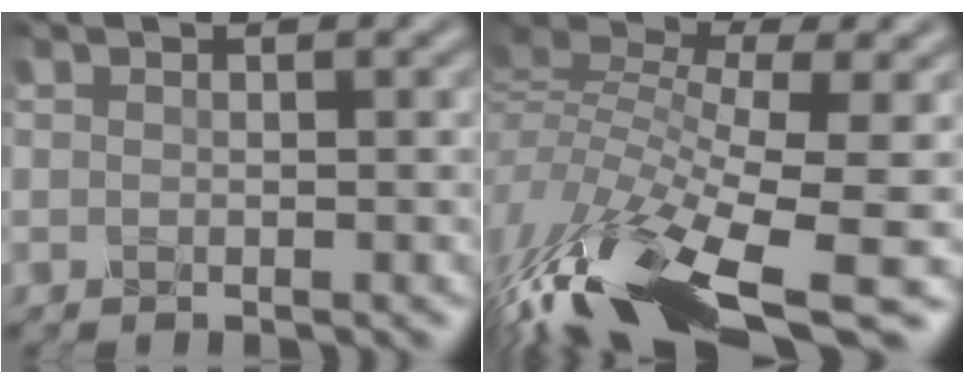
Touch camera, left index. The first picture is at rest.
{"total": 12.2, "force": [-5.8, 4.0, 10.0], "torque": [-0.240, 0.001, -0.096]}